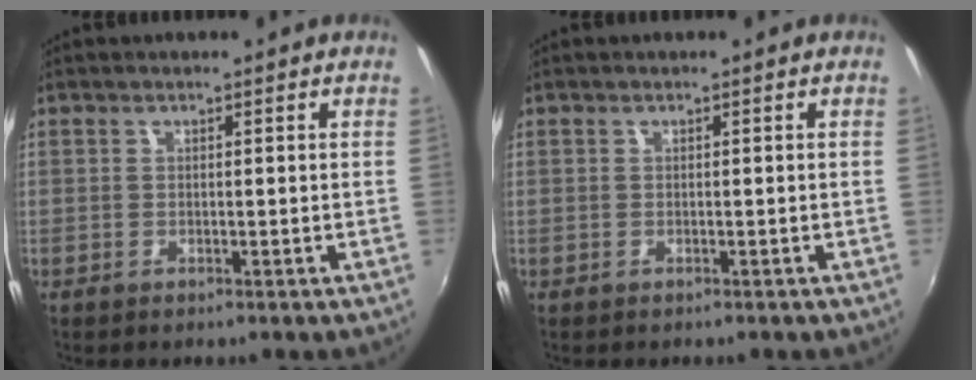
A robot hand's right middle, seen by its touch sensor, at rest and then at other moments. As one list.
[{"total": 0.0}]